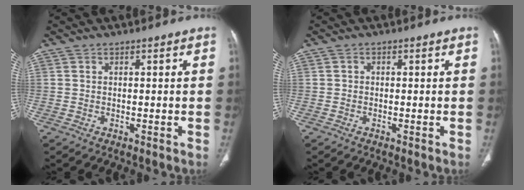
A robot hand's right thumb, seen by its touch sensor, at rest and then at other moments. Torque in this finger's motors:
{"motor_torque": [-0.03, -0.71, -0.27, 0.06, 0.03]}